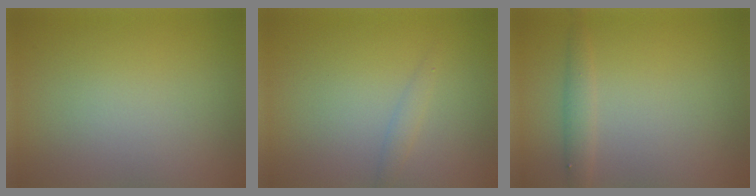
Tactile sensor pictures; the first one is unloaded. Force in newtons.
{"total": 1.0, "press": 1.0, "slide": 0.0}
{"total": 1.5, "press": 1.5, "slide": 0.1}